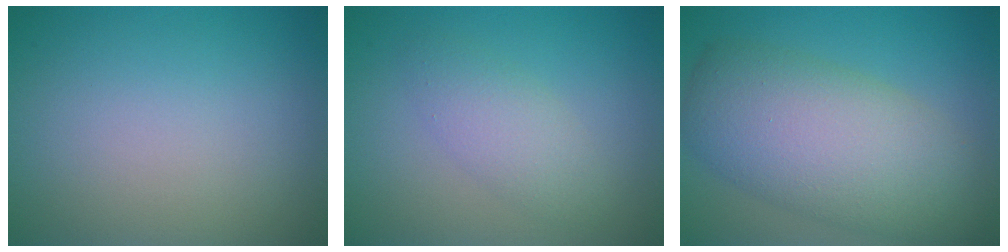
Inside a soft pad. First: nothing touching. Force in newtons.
{"total": 2.7, "press": 2.7, "slide": 0.2}
{"total": 9.3, "press": 9.3, "slide": 0.3}